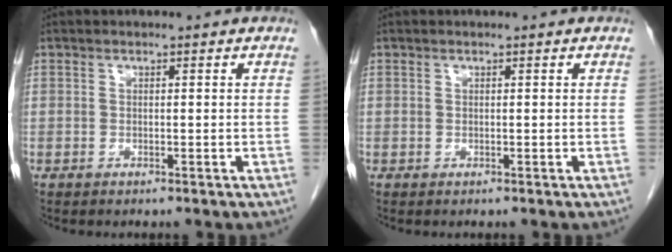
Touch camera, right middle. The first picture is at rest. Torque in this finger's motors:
{"motor_torque": [0.17, -0.09, 0.03, 0.01]}